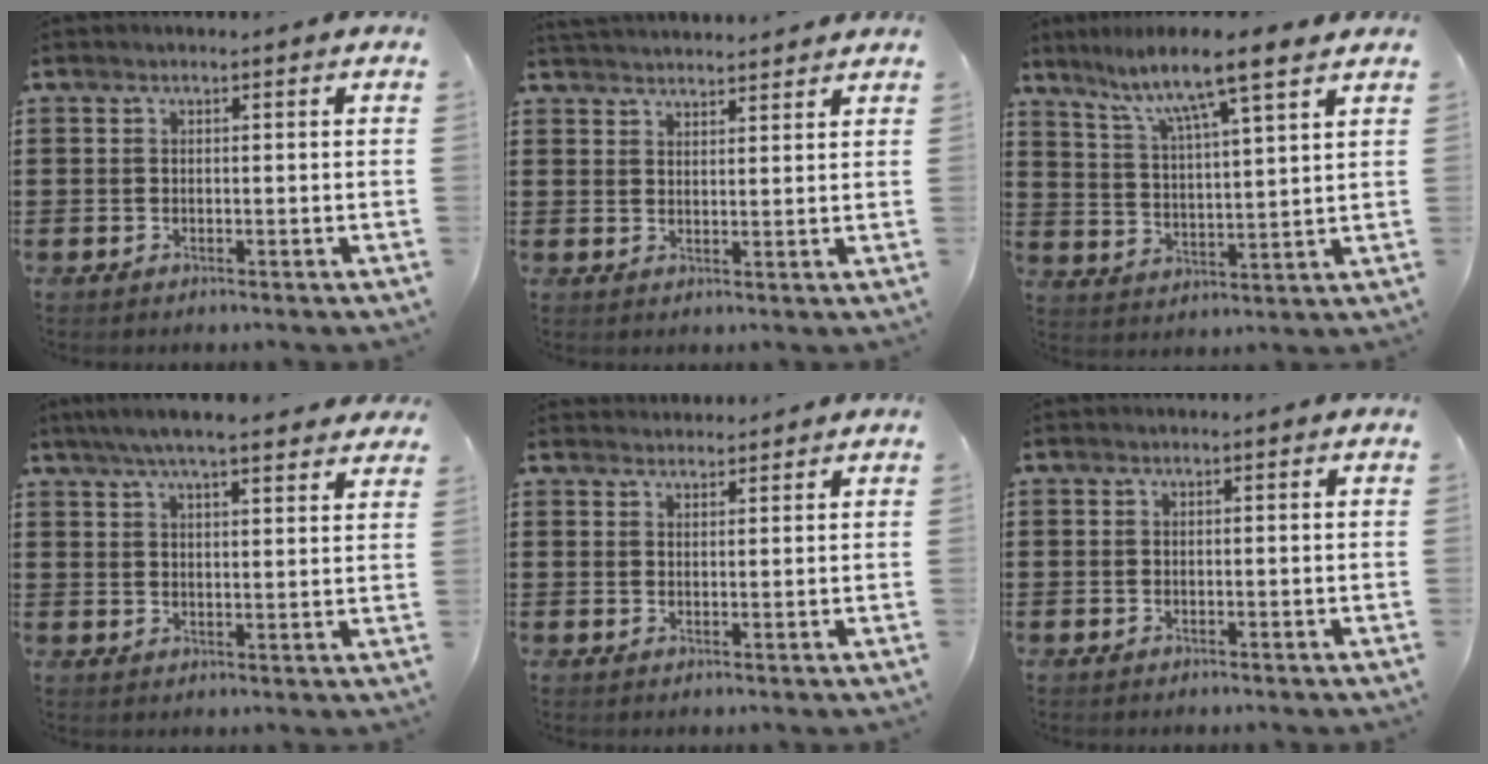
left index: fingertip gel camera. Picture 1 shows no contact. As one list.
[{"total": 3.0, "force": [3.0, 0.0, 0.0], "torque": [-0.009, -0.007, 0.058]}, {"total": 7.8, "force": [6.2, 0.0, 4.8], "torque": [-0.109, -0.041, 0.097]}, {"total": 6.1, "force": [5.3, 0.5, 2.9], "torque": [-0.070, -0.011, 0.096]}, {"total": 1.9, "force": [1.9, 0.3, -0.2], "torque": [-0.003, -0.002, 0.038]}, {"total": 0.0}]